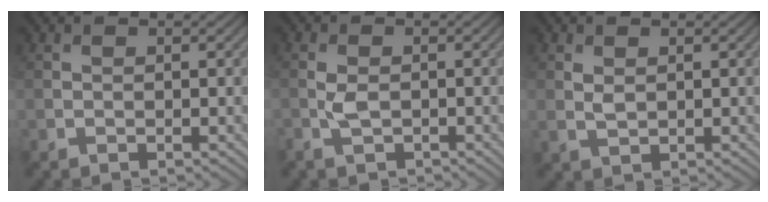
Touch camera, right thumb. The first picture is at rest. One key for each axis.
{"total": 2.5, "fx": -0.8, "fy": 1.6, "fz": 1.8, "tx": -0.047, "ty": -0.005, "tz": -0.017}
{"total": 1.6, "fx": 0.5, "fy": 1.0, "fz": 1.1, "tx": -0.029, "ty": -0.003, "tz": 0.013}